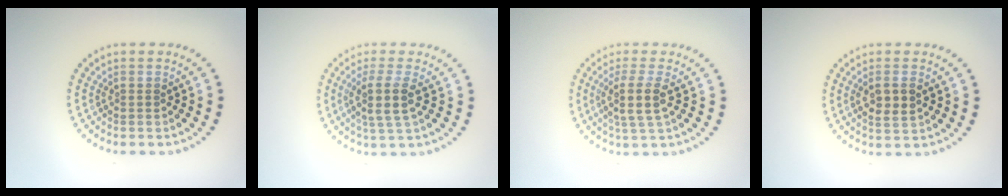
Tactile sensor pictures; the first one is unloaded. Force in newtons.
{"total": 2.9, "press": 2.4, "slide": 1.7}
{"total": 2.9, "press": 2.3, "slide": 1.7}
{"total": 2.6, "press": 2.5, "slide": 0.6}